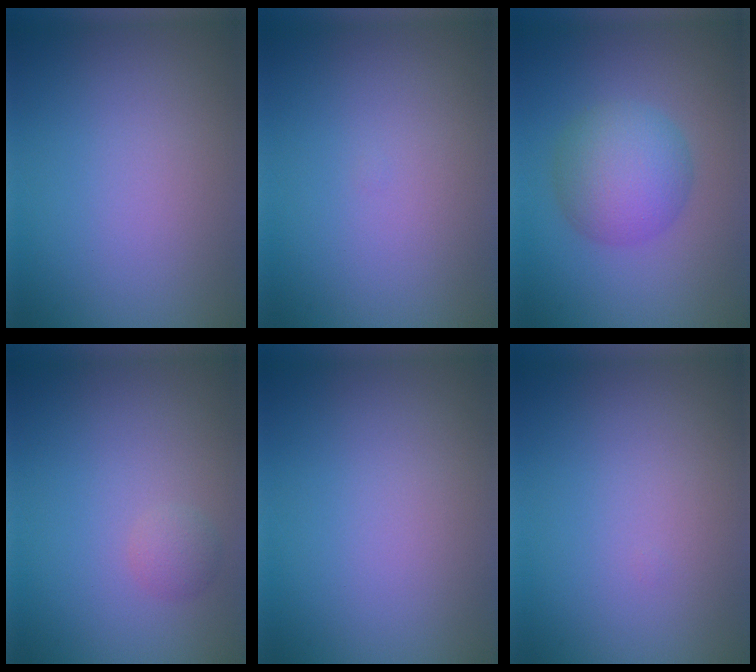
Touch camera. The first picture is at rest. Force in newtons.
{"total": 0.0}
{"total": 5.3, "press": 5.3, "slide": 0.1}
{"total": 1.2, "press": 1.2, "slide": 0.0}
{"total": 0.0}
{"total": 0.0}